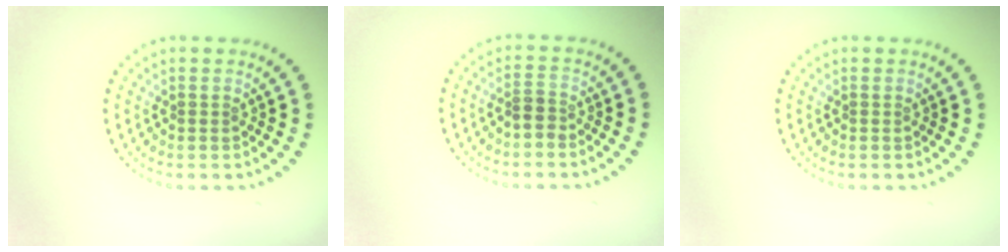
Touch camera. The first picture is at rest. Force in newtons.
{"total": 1.1, "press": 0.9, "slide": 0.7}
{"total": 0.0}